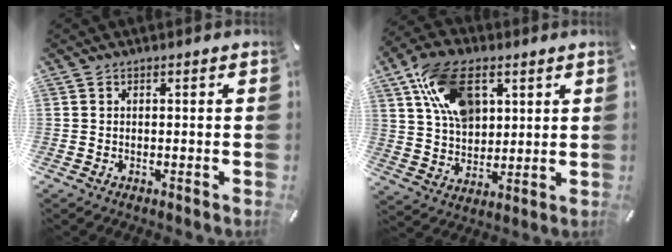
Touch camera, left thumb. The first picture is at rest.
{"total": 14.8, "force": [6.3, 9.6, 9.4], "torque": [-0.194, 0.002, 0.120]}